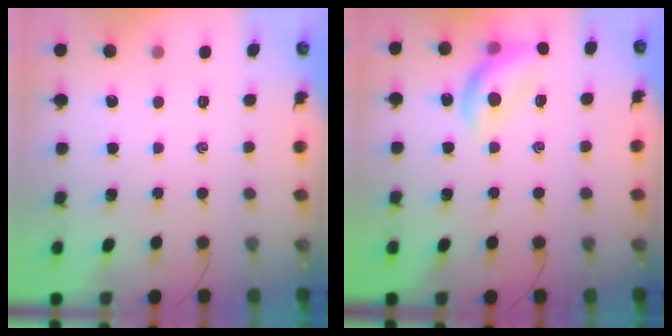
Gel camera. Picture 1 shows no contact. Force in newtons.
{"total": 14.0, "press": 13.8, "slide": 2.7}